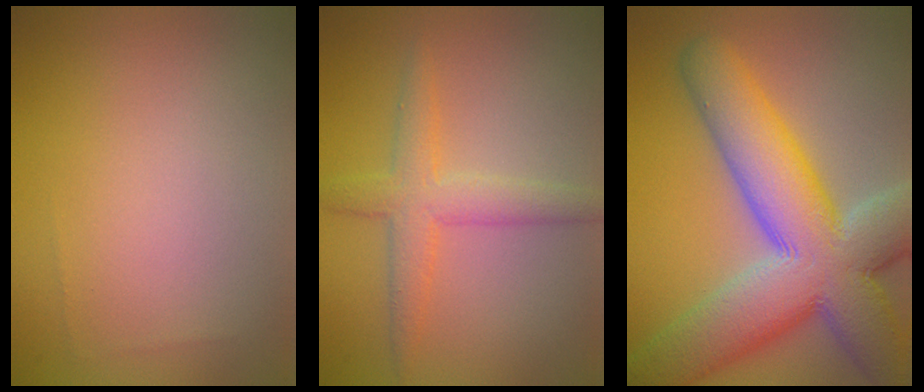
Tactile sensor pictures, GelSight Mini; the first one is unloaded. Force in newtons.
{"total": 3.5, "press": 3.5, "slide": 0.2}
{"total": 13.6, "press": 13.6, "slide": 0.8}